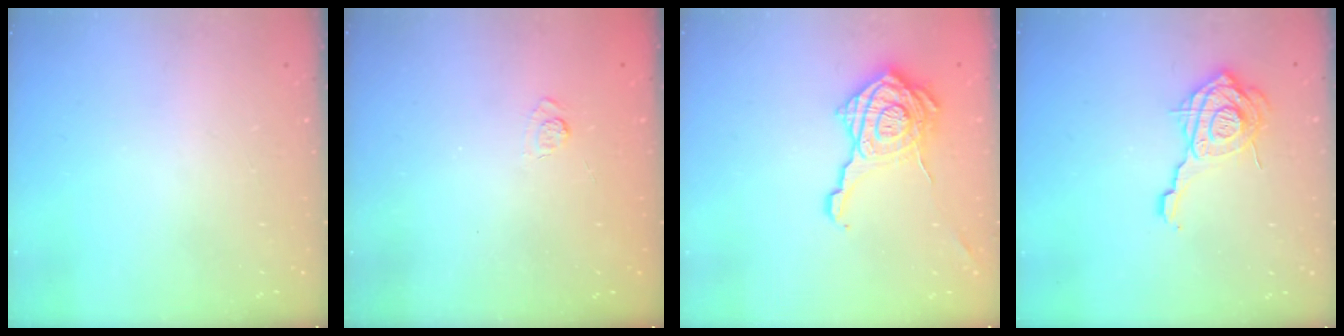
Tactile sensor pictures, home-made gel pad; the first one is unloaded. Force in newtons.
{"total": 2.2, "press": 1.8, "slide": 1.3}
{"total": 20.0, "press": 19.9, "slide": 0.8}
{"total": 15.6, "press": 15.6, "slide": 1.4}